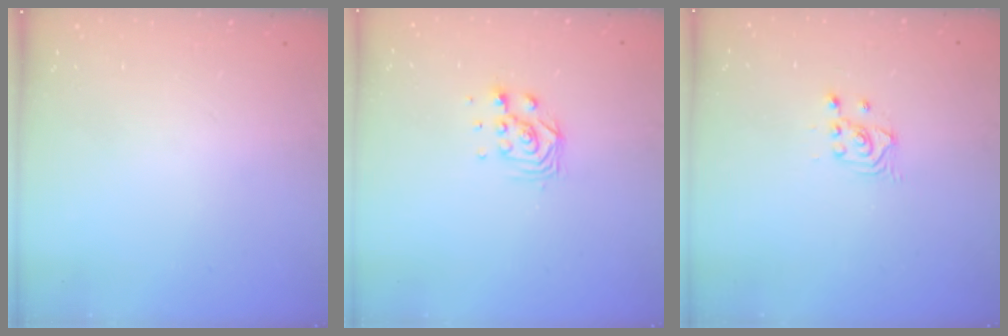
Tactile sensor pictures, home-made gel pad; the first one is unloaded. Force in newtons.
{"total": 5.1, "press": 5.0, "slide": 0.4}
{"total": 2.7, "press": 2.7, "slide": 0.2}